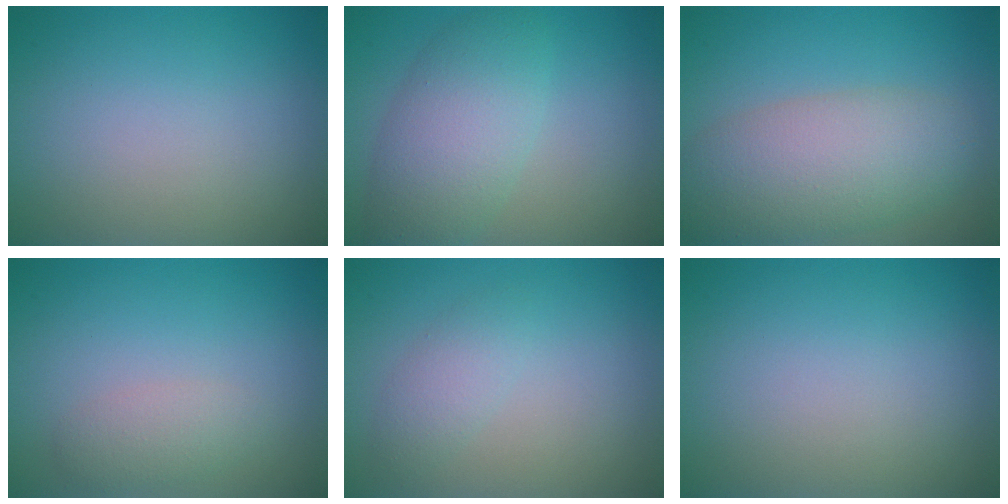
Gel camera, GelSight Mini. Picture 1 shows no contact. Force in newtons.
{"total": 5.6, "press": 5.6, "slide": 0.1}
{"total": 7.0, "press": 7.0, "slide": 0.3}
{"total": 1.7, "press": 1.7, "slide": 0.1}
{"total": 1.8, "press": 1.8, "slide": 0.1}
{"total": 0.0}